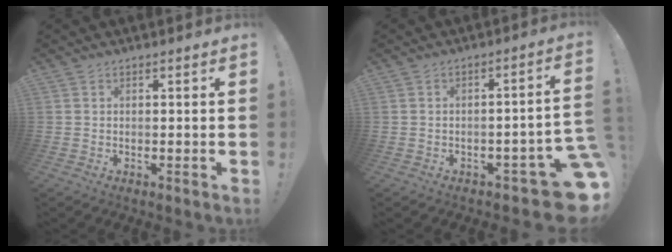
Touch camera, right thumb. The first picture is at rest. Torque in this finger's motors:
{"motor_torque": [1.56, 1.51, 0.99, -1.19, 0.00]}